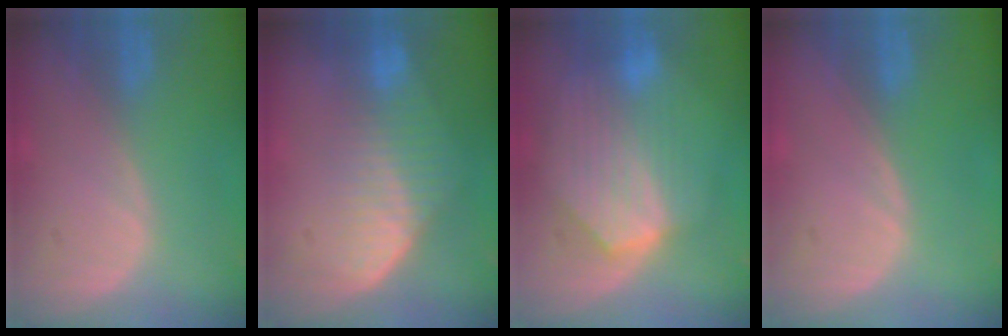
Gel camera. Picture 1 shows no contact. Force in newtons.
{"total": 7.1, "press": 5.9, "slide": 3.8}
{"total": 8.7, "press": 7.9, "slide": 3.7}
{"total": 0.0}